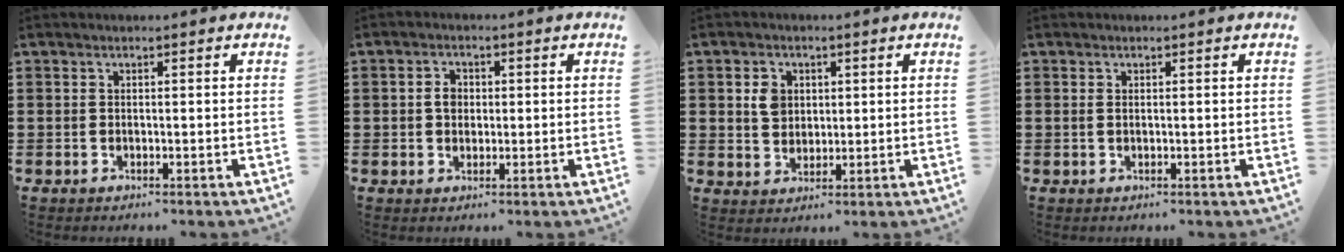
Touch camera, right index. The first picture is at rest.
{"total": 2.5, "force": [0.1, 1.9, 1.6], "torque": [-0.033, 0.010, -0.001]}
{"total": 3.6, "force": [0.9, 3.0, 1.8], "torque": [-0.046, 0.012, 0.015]}
{"total": 0.5, "force": [0.0, 0.1, 0.5], "torque": [-0.012, -0.001, 0.001]}